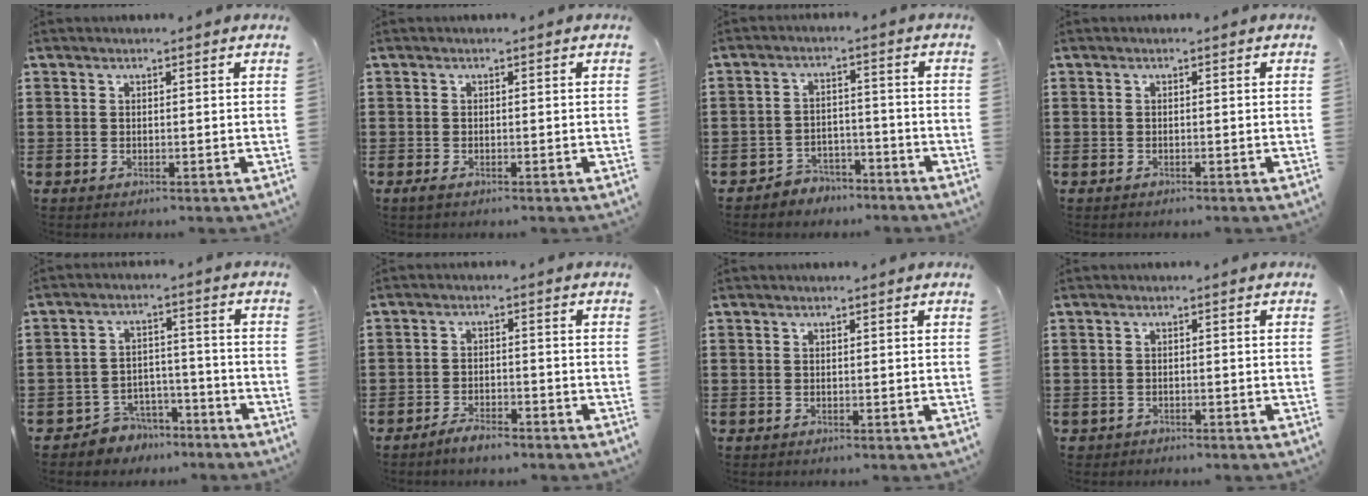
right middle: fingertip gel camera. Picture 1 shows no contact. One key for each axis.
{"total": 0.8, "fx": -0.6, "fy": 0.4, "fz": 0.5, "tx": -0.011, "ty": -0.002, "tz": -0.012}
{"total": 3.7, "fx": -3.6, "fy": 1.1, "fz": 0.0, "tx": -0.008, "ty": 0.004, "tz": -0.076}
{"total": 0.5, "fx": -0.5, "fy": 0.2, "fz": 0.1, "tx": -0.002, "ty": 0.001, "tz": -0.011}
{"total": 5.0, "fx": -4.6, "fy": 1.8, "fz": 0.2, "tx": -0.019, "ty": 0.011, "tz": -0.096}
{"total": 3.0, "fx": -2.8, "fy": 0.7, "fz": 0.9, "tx": -0.018, "ty": 0.008, "tz": -0.055}
{"total": 0.0}
{"total": 1.2, "fx": -1.1, "fy": 0.5, "fz": -0.1, "tx": -0.003, "ty": 0.003, "tz": -0.026}